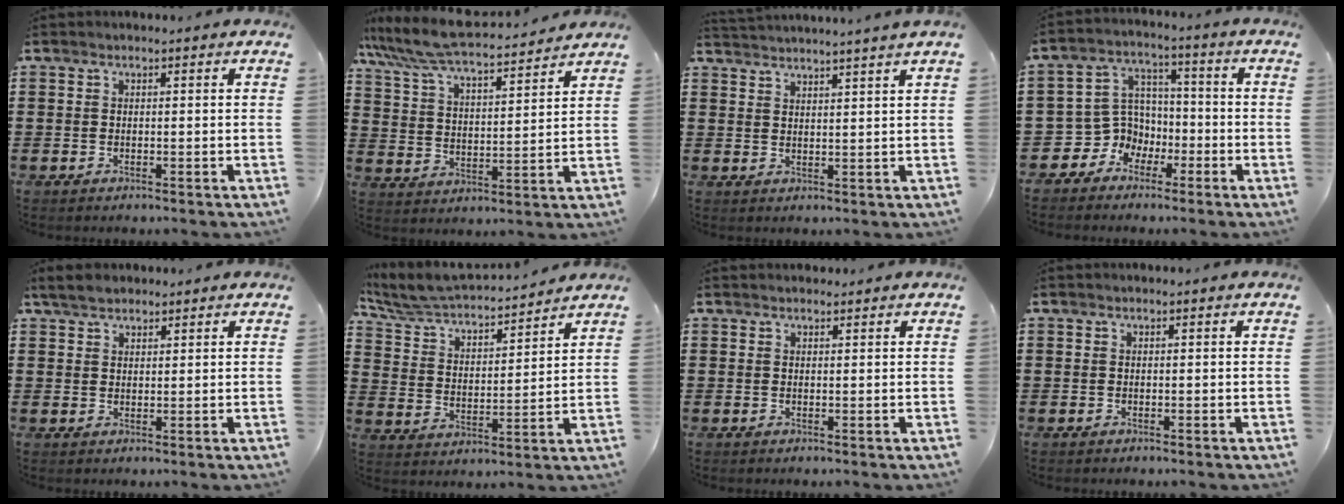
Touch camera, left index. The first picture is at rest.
{"total": 7.2, "force": [6.7, 0.1, 2.7], "torque": [-0.080, -0.043, 0.112]}
{"total": 2.7, "force": [2.5, -0.9, 0.1], "torque": [-0.010, -0.011, 0.046]}
{"total": 6.3, "force": [-2.2, 5.8, 1.3], "torque": [-0.066, -0.001, -0.048]}
{"total": 2.8, "force": [2.3, 1.3, 1.0], "torque": [-0.026, 0.005, 0.044]}
{"total": 5.5, "force": [5.2, 0.4, 1.6], "torque": [-0.056, -0.037, 0.082]}
{"total": 0.8, "force": [0.7, 0.2, 0.1], "torque": [-0.003, 0.001, 0.015]}
{"total": 0.0}